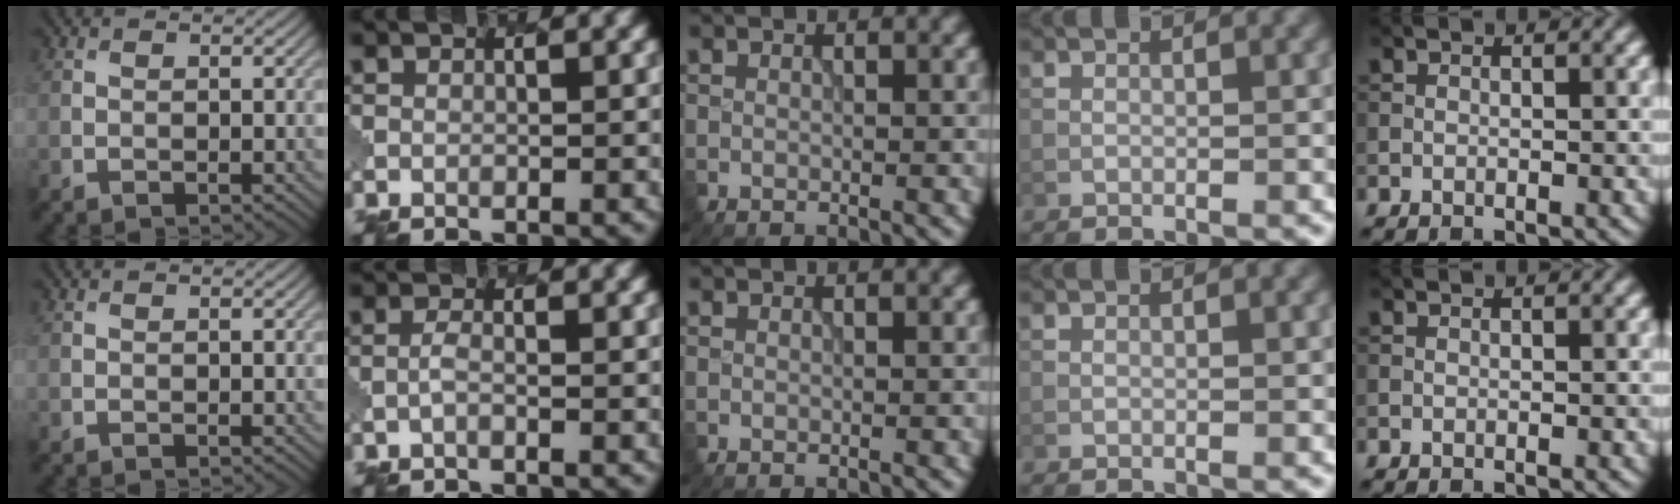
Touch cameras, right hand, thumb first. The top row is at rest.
{"index": {"total": 0.9, "force": [-0.3, 0.2, 0.8], "torque": [-0.016, 0.004, -0.010]}}